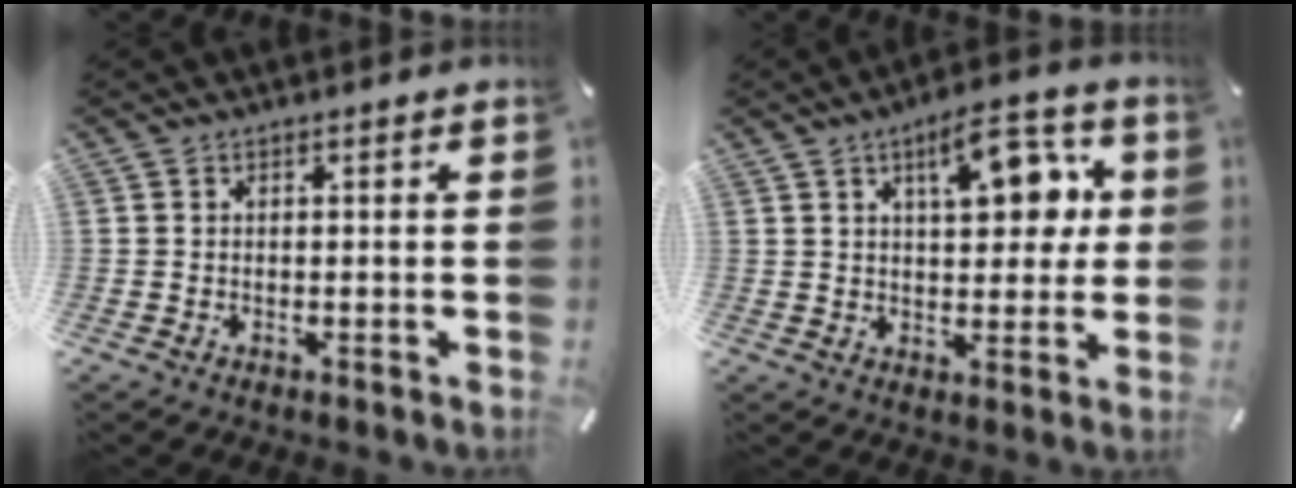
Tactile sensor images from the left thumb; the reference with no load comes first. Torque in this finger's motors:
{"motor_torque": [0.41, 0.41, 0.42, -0.11, 0.09]}